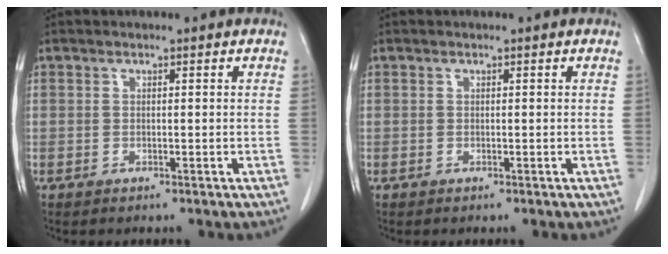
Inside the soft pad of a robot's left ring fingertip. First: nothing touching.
{"total": 0.0}